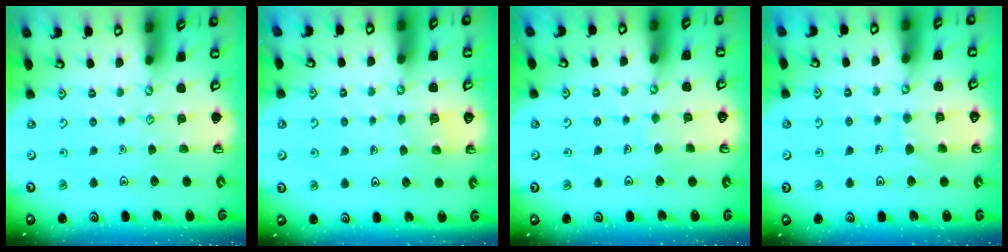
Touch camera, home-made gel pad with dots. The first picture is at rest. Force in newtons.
{"total": 2.7, "press": 2.7, "slide": 0.1}
{"total": 3.6, "press": 3.6, "slide": 0.2}
{"total": 7.3, "press": 7.3, "slide": 0.7}